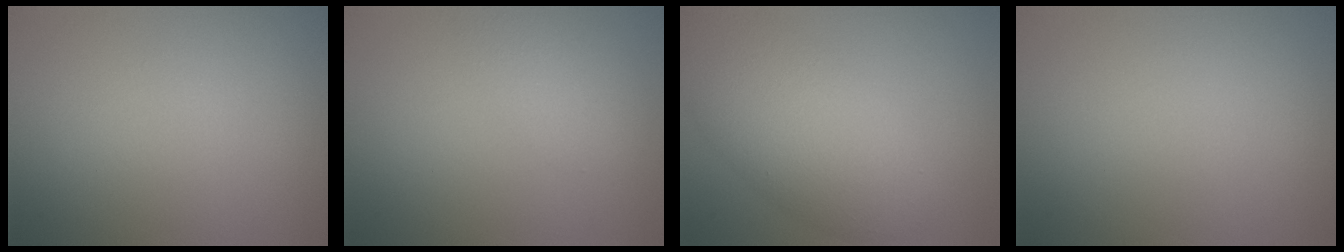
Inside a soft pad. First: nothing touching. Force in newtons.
{"total": 1.7, "press": 1.7, "slide": 0.1}
{"total": 7.6, "press": 7.6, "slide": 0.4}
{"total": 0.0}